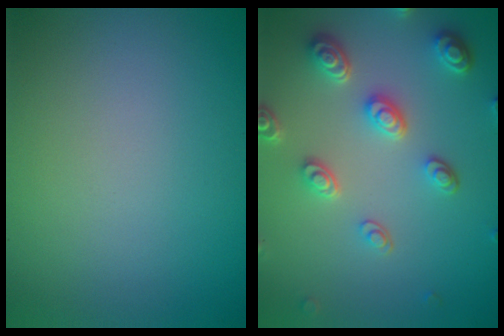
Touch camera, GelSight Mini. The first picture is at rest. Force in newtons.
{"total": 4.6, "press": 3.7, "slide": 2.8}